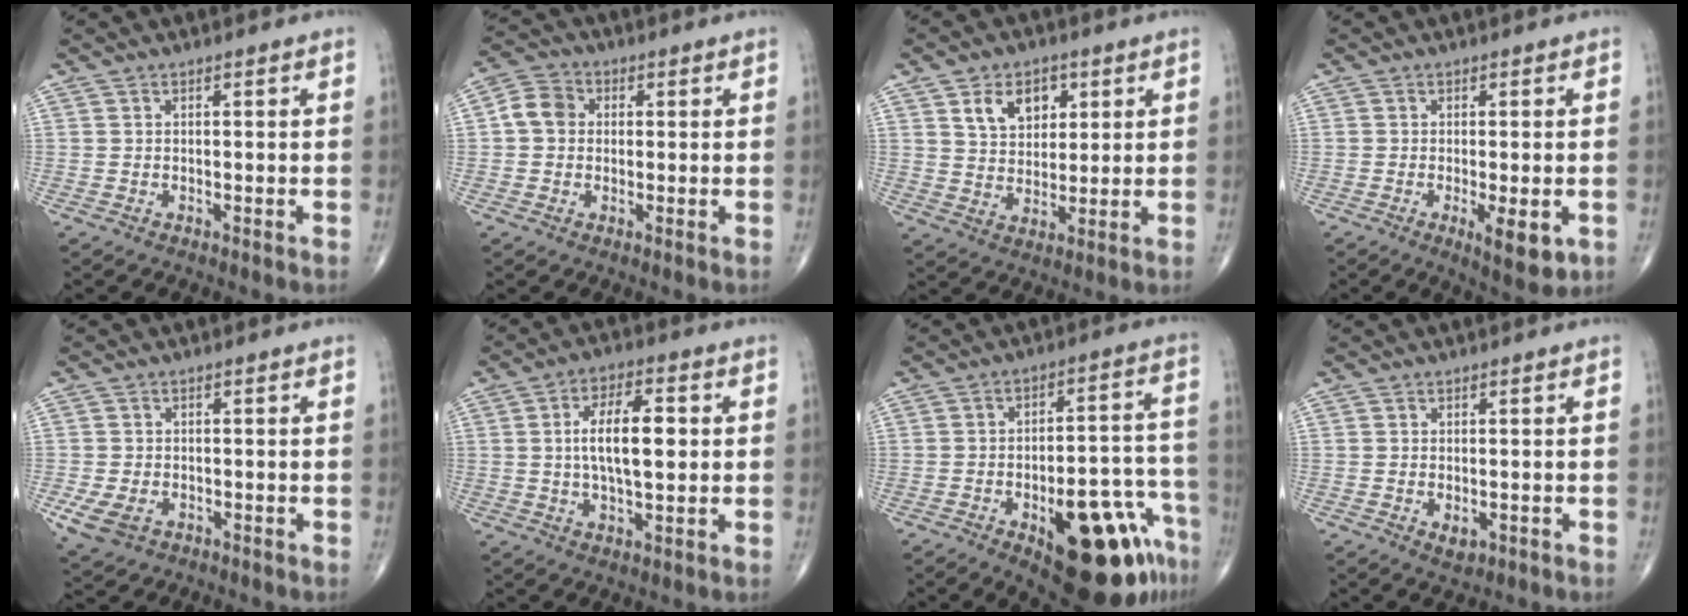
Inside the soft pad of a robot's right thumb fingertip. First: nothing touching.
{"total": 5.5, "force": [0.4, 4.7, 2.7], "torque": [-0.041, 0.015, -0.003]}
{"total": 8.6, "force": [3.7, 5.9, 5.0], "torque": [-0.052, -0.020, 0.066]}
{"total": 6.3, "force": [-1.9, 2.0, 5.7], "torque": [-0.081, -0.015, -0.023]}
{"total": 5.2, "force": [-1.8, 3.7, 3.2], "torque": [-0.069, -0.001, -0.026]}
{"total": 10.9, "force": [1.0, 4.6, 9.8], "torque": [-0.164, 0.006, 0.015]}
{"total": 21.4, "force": [-10.7, 8.1, 16.7], "torque": [-0.152, 0.067, -0.133]}
{"total": 2.1, "force": [-0.6, 1.3, 1.5], "torque": [-0.018, -0.002, -0.004]}